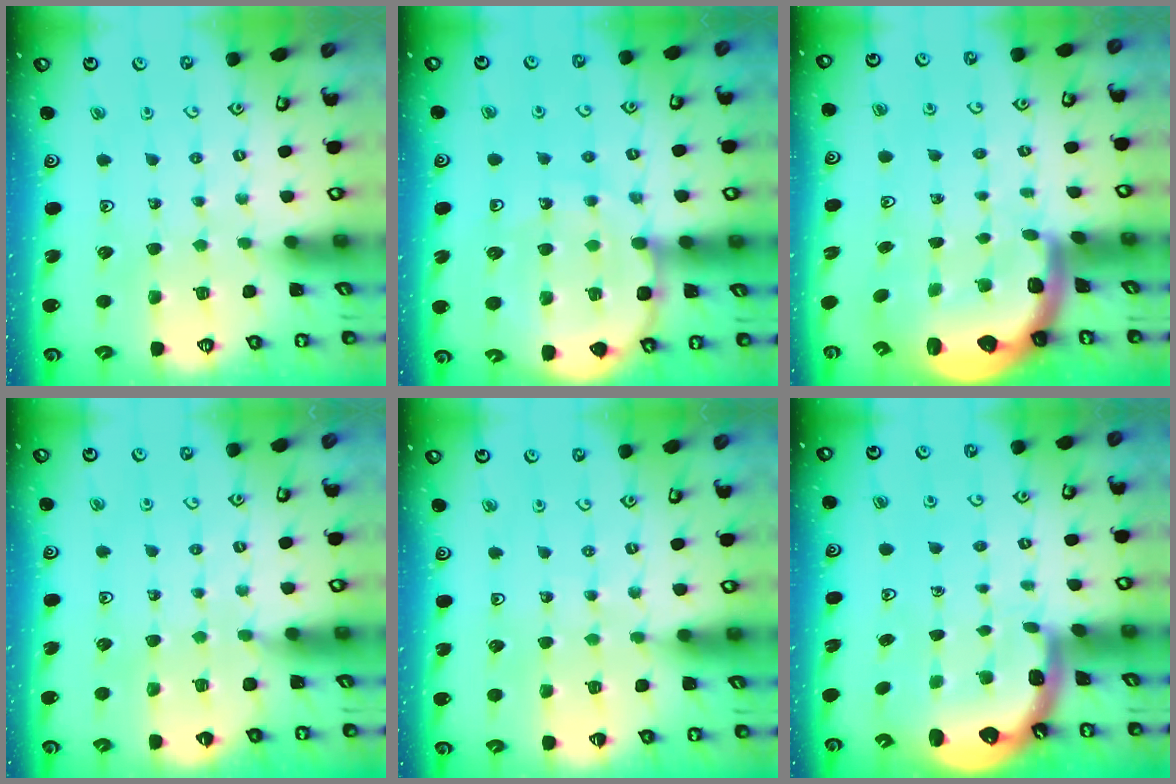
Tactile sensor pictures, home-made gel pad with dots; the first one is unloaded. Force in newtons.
{"total": 12.4, "press": 12.0, "slide": 2.7}
{"total": 3.6, "press": 3.4, "slide": 1.2}
{"total": 3.4, "press": 3.4, "slide": 0.4}
{"total": 2.9, "press": 2.9, "slide": 0.4}
{"total": 1.6, "press": 1.5, "slide": 0.6}